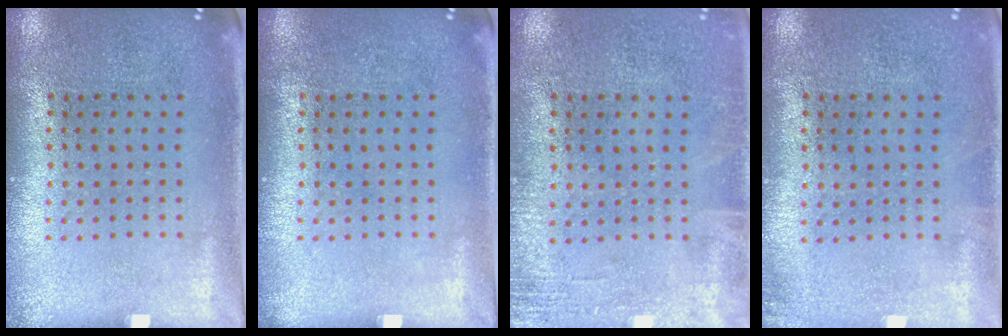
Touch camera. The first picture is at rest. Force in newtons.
{"total": 0.0}
{"total": 1.9, "press": 1.9, "slide": 0.2}
{"total": 0.7, "press": 0.7, "slide": 0.1}